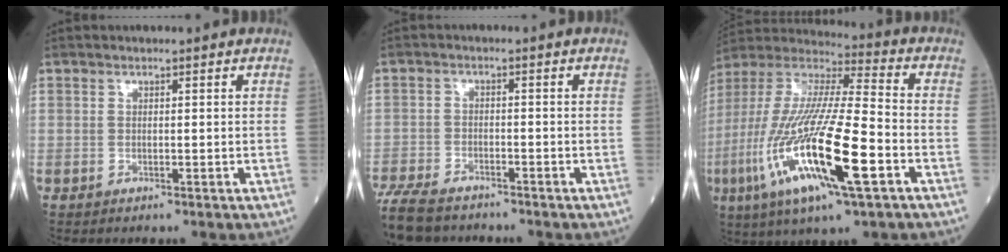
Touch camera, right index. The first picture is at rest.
{"total": 9.4, "force": [-8.1, 2.9, 3.9], "torque": [-0.075, -0.019, -0.138]}
{"total": 24.1, "force": [-7.9, 3.5, 22.5], "torque": [-0.493, -0.046, -0.148]}